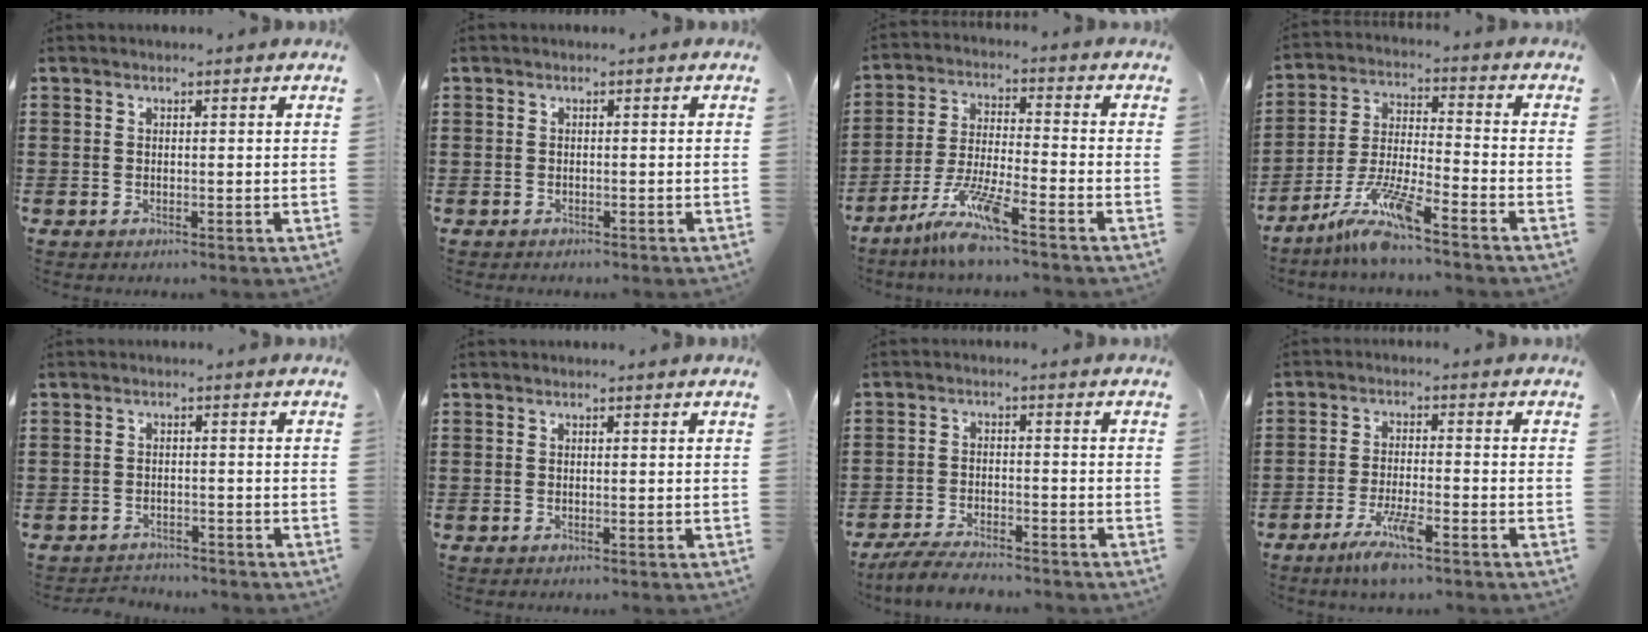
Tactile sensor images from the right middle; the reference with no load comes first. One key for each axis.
{"total": 0.6, "fx": -0.5, "fy": 0.4, "fz": -0.1, "tx": 0.002, "ty": 0.003, "tz": -0.012}
{"total": 8.6, "fx": -6.4, "fy": 0.4, "fz": 5.7, "tx": -0.121, "ty": -0.012, "tz": -0.124}
{"total": 9.6, "fx": -7.6, "fy": 0.5, "fz": 5.8, "tx": -0.126, "ty": -0.007, "tz": -0.151}
{"total": 2.0, "fx": -2.0, "fy": 0.4, "fz": -0.2, "tx": -0.002, "ty": 0.000, "tz": -0.045}
{"total": 0.0}
{"total": 4.5, "fx": -4.3, "fy": 0.5, "fz": 1.4, "tx": -0.036, "ty": -0.003, "tz": -0.089}
{"total": 5.9, "fx": -3.8, "fy": 0.8, "fz": 4.4, "tx": -0.089, "ty": -0.009, "tz": -0.069}